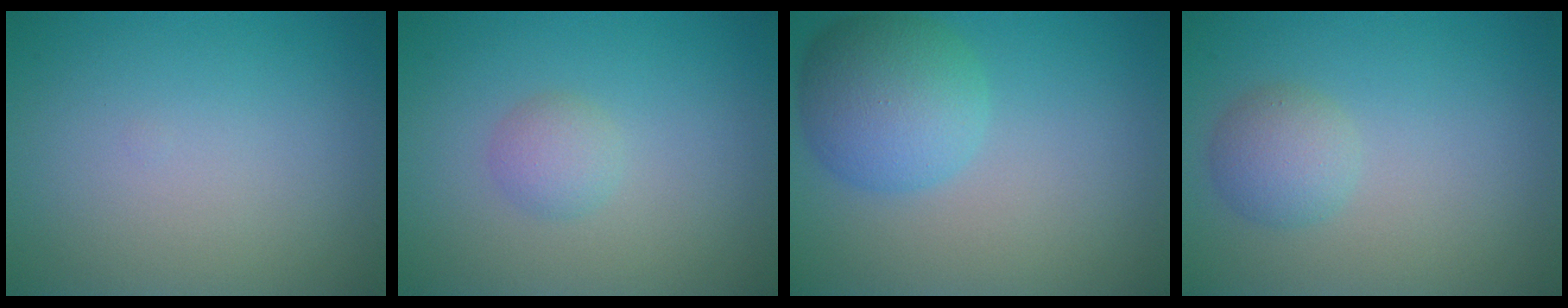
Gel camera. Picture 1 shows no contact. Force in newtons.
{"total": 1.6, "press": 1.6, "slide": 0.1}
{"total": 5.6, "press": 5.6, "slide": 0.2}
{"total": 2.4, "press": 2.4, "slide": 0.2}